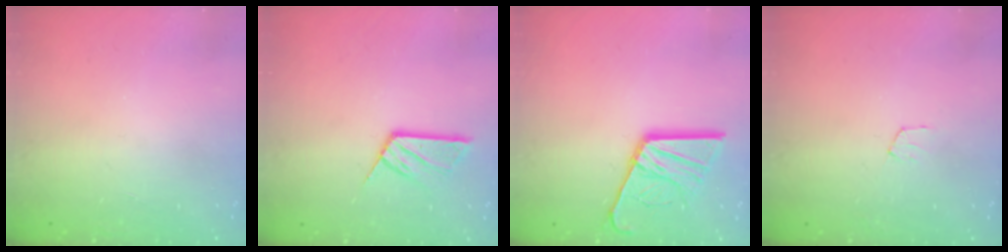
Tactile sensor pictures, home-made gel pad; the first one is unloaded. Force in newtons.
{"total": 10.0, "press": 10.0, "slide": 0.7}
{"total": 15.5, "press": 15.4, "slide": 1.5}
{"total": 4.3, "press": 4.3, "slide": 0.3}